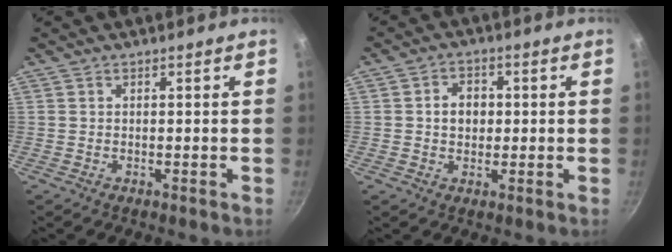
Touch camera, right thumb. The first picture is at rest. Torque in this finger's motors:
{"motor_torque": [0.07, 0.29, 0.23, 0.06, -0.03]}